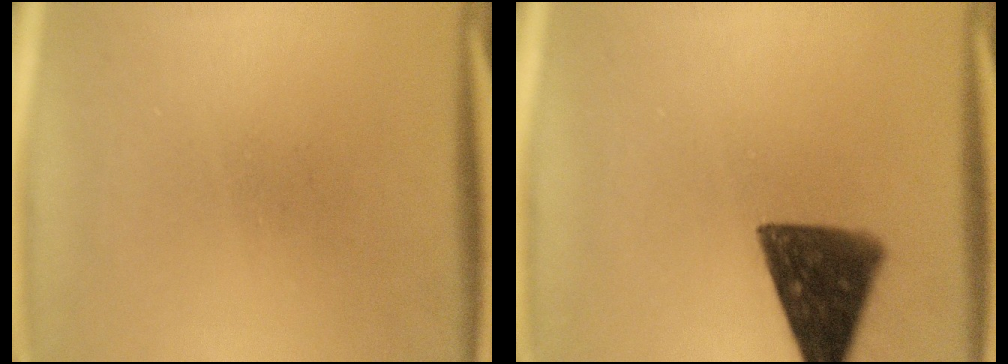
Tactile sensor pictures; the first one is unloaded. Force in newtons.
{"total": 12.2}